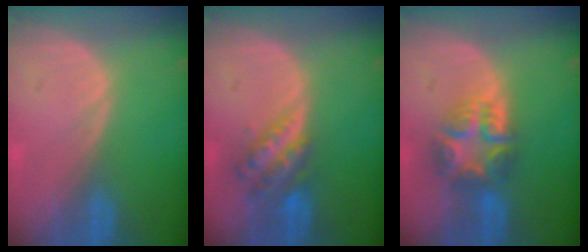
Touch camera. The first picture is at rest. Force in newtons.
{"total": 6.1, "press": 5.3, "slide": 2.9}
{"total": 7.8, "press": 6.7, "slide": 3.9}